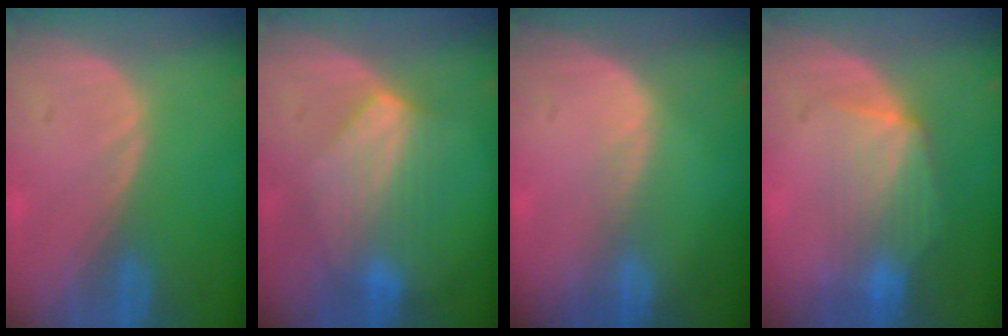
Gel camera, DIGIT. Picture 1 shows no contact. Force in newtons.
{"total": 7.0, "press": 6.5, "slide": 2.4}
{"total": 1.5, "press": 1.0, "slide": 1.1}
{"total": 6.9, "press": 6.4, "slide": 2.7}